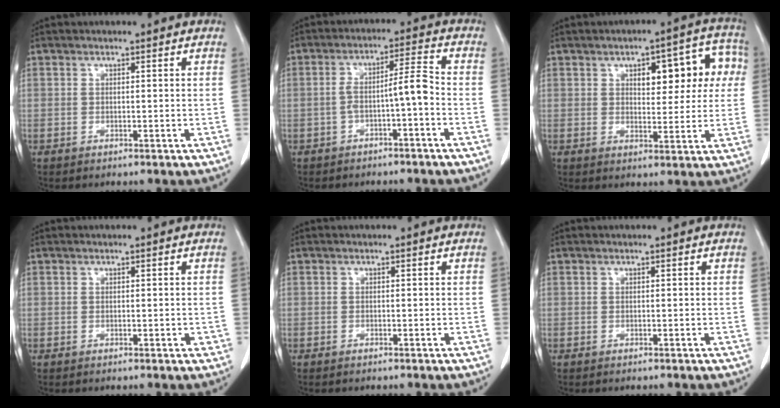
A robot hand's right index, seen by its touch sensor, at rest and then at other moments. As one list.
[{"total": 5.4, "force": [-1.9, 0.2, 5.0], "torque": [-0.090, 0.026, -0.027]}, {"total": 10.3, "force": [2.7, 4.5, 8.8], "torque": [-0.097, 0.035, 0.035]}, {"total": 1.1, "force": [-0.1, 0.6, 0.9], "torque": [-0.010, 0.001, 0.002]}, {"total": 0.0}, {"total": 0.0}]